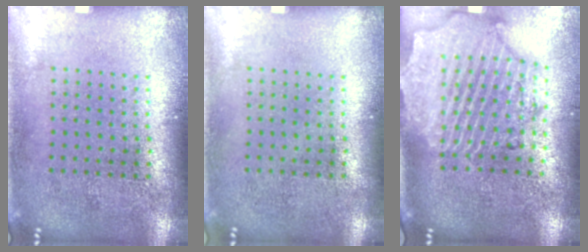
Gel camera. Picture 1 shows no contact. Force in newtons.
{"total": 0.0}
{"total": 3.0, "press": 2.6, "slide": 1.5}